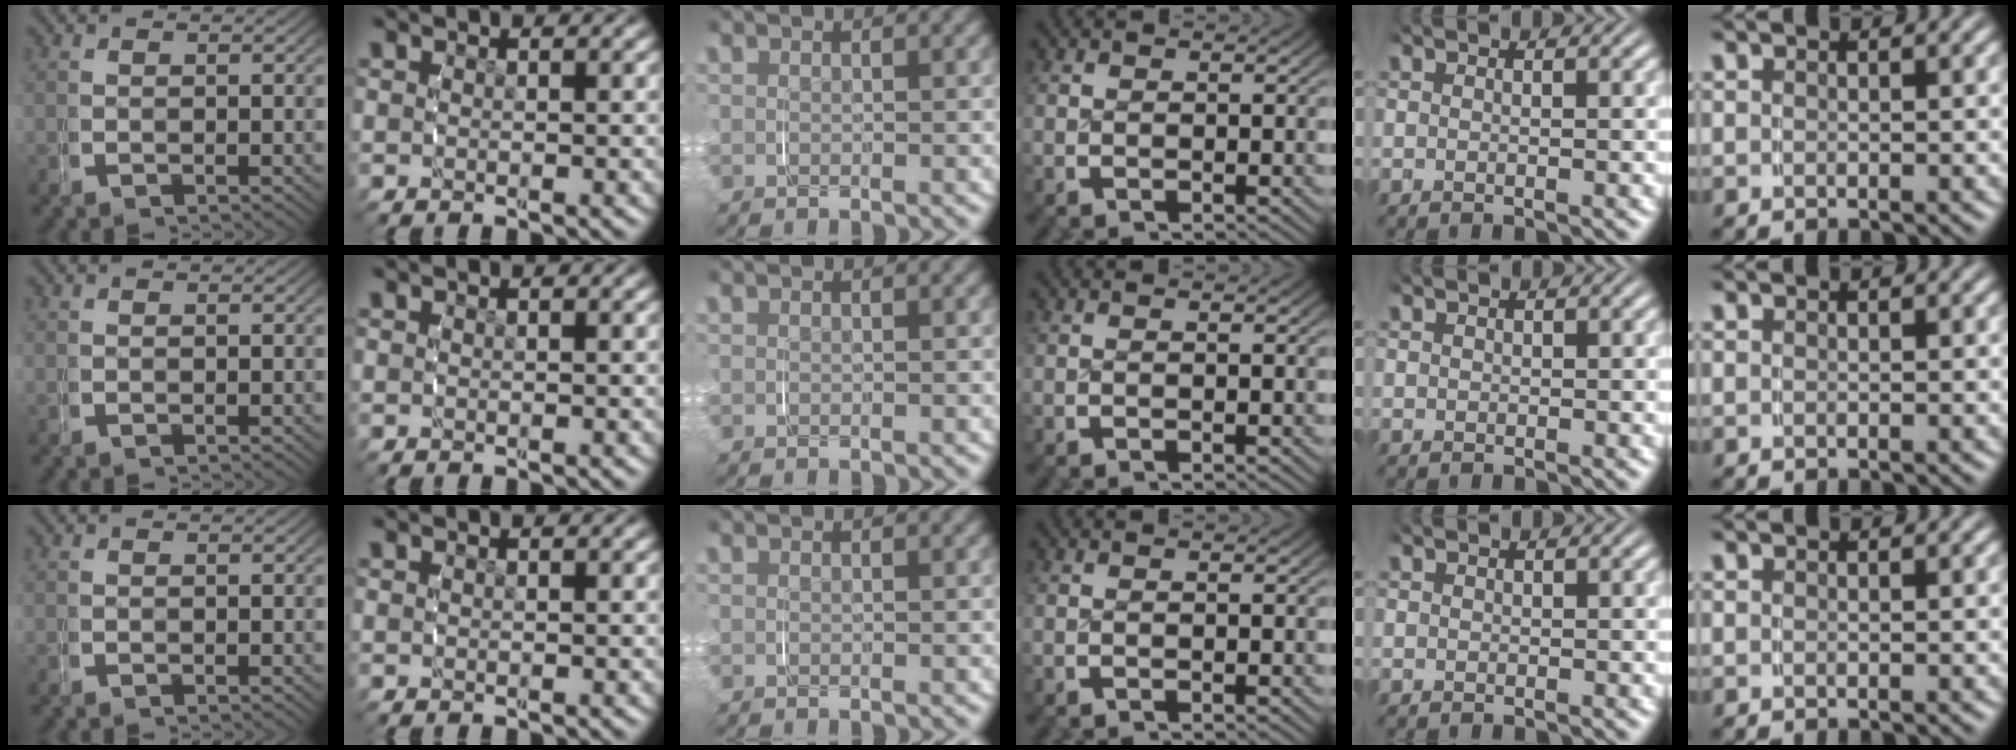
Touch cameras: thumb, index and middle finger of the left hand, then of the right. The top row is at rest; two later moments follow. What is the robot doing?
{"motion": "grasp_and_lifting", "object": "key"}